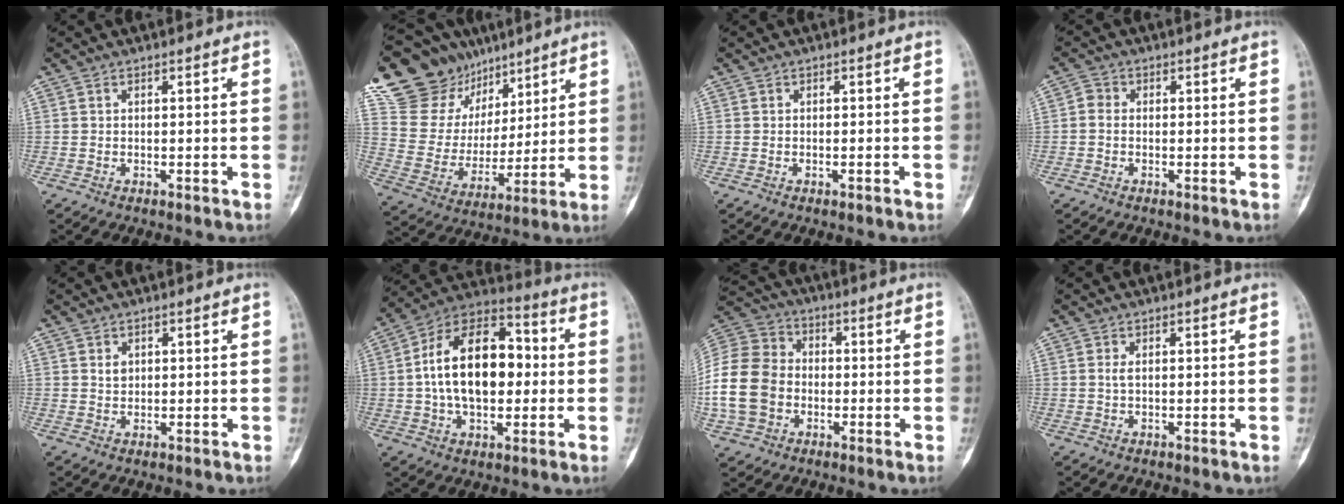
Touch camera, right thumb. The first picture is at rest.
{"total": 21.0, "force": [14.4, 14.2, 5.9], "torque": [-0.062, -0.026, 0.267]}
{"total": 0.0}
{"total": 1.7, "force": [-0.3, 1.4, 1.0], "torque": [-0.009, 0.004, -0.013]}
{"total": 1.5, "force": [0.6, 1.1, 0.9], "torque": [-0.007, -0.003, 0.012]}
{"total": 19.4, "force": [0.6, 11.6, 15.5], "torque": [-0.235, 0.033, 0.004]}
{"total": 15.5, "force": [-2.8, 12.4, 8.8], "torque": [-0.172, 0.028, -0.059]}
{"total": 0.8, "force": [0.1, 0.1, 0.8], "torque": [-0.020, -0.002, 0.002]}